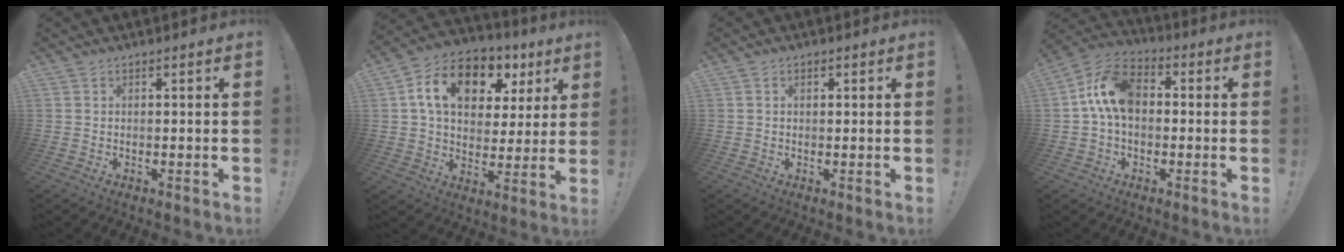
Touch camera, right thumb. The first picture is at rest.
{"total": 16.8, "force": [6.9, 10.8, 10.8], "torque": [-0.176, -0.016, 0.123]}
{"total": 0.8, "force": [0.4, 0.5, 0.5], "torque": [-0.004, 0.001, 0.005]}
{"total": 12.7, "force": [1.2, 8.4, 9.5], "torque": [-0.175, 0.018, 0.024]}